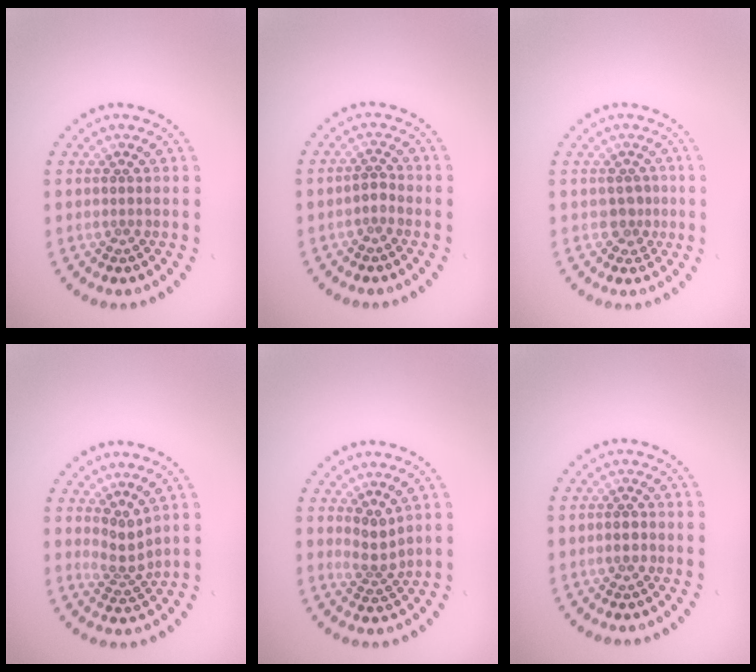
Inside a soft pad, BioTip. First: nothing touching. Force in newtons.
{"total": 0.9, "press": 0.8, "slide": 0.4}
{"total": 1.5, "press": 1.3, "slide": 0.7}
{"total": 2.2, "press": 1.5, "slide": 1.7}
{"total": 2.3, "press": 1.5, "slide": 1.7}
{"total": 1.1, "press": 1.0, "slide": 0.3}